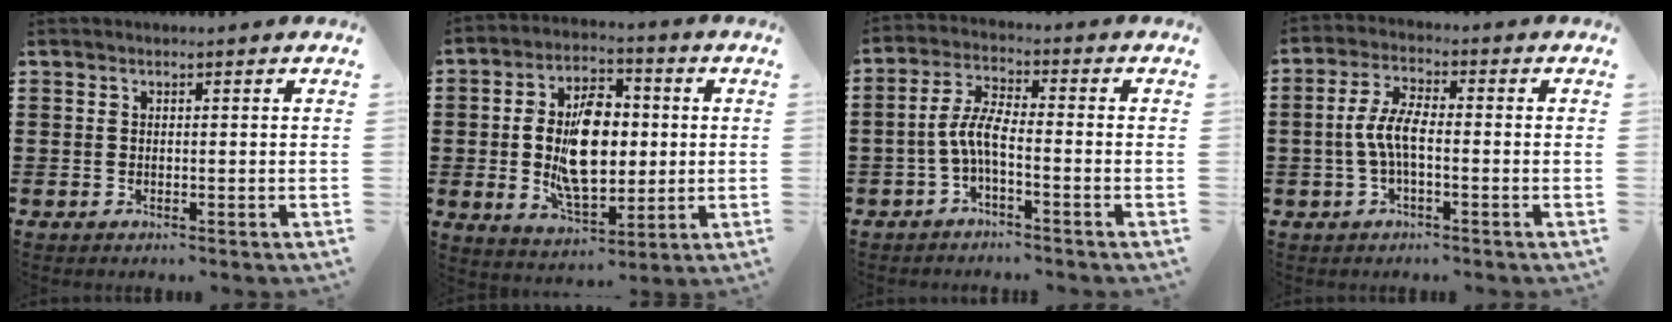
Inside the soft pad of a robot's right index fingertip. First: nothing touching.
{"total": 11.7, "force": [0.0, 6.6, 9.6], "torque": [-0.182, 0.006, -0.001]}
{"total": 4.8, "force": [-1.8, 0.6, 4.5], "torque": [-0.104, -0.006, -0.040]}
{"total": 5.2, "force": [-0.8, 1.4, 5.0], "torque": [-0.110, -0.003, -0.022]}